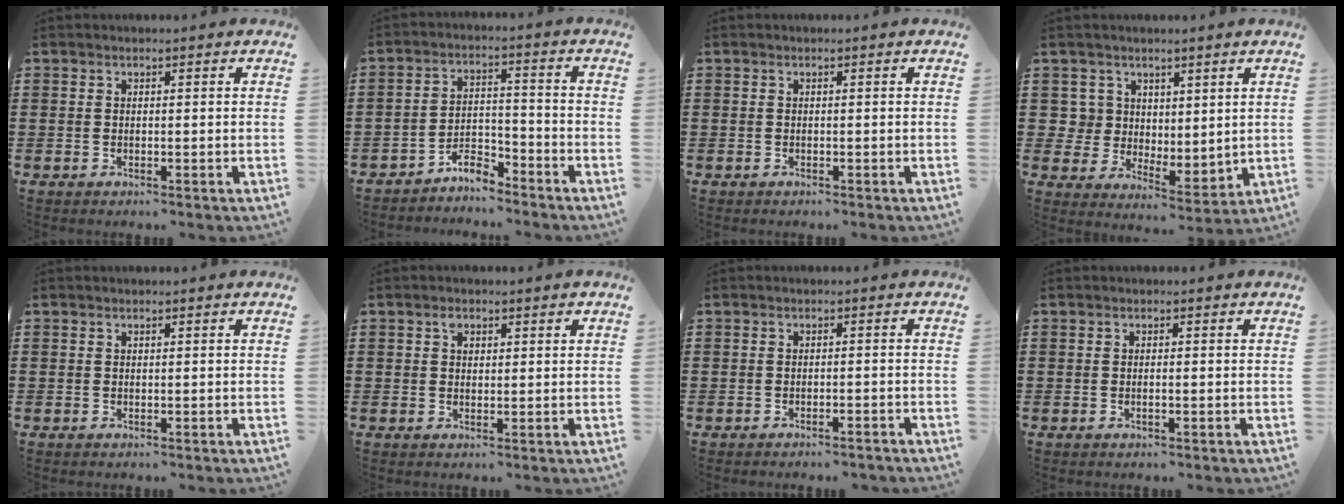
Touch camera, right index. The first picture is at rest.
{"total": 4.6, "force": [-4.4, 0.8, 1.2], "torque": [-0.025, 0.009, -0.088]}
{"total": 0.0}
{"total": 5.6, "force": [3.5, 4.4, 0.4], "torque": [-0.038, 0.000, 0.069]}
{"total": 0.0}
{"total": 1.6, "force": [0.8, 0.9, 1.0], "torque": [-0.015, 0.003, 0.012]}
{"total": 1.2, "force": [-1.2, -0.1, 0.1], "torque": [-0.008, 0.000, -0.023]}
{"total": 0.6, "force": [-0.2, 0.0, 0.6], "torque": [-0.009, -0.003, -0.003]}